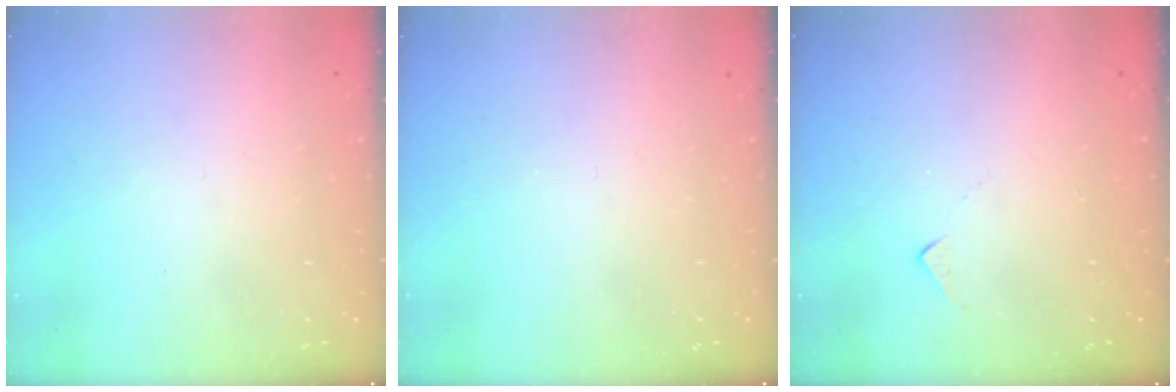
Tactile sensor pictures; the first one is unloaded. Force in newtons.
{"total": 0.0}
{"total": 4.8, "press": 4.8, "slide": 0.6}